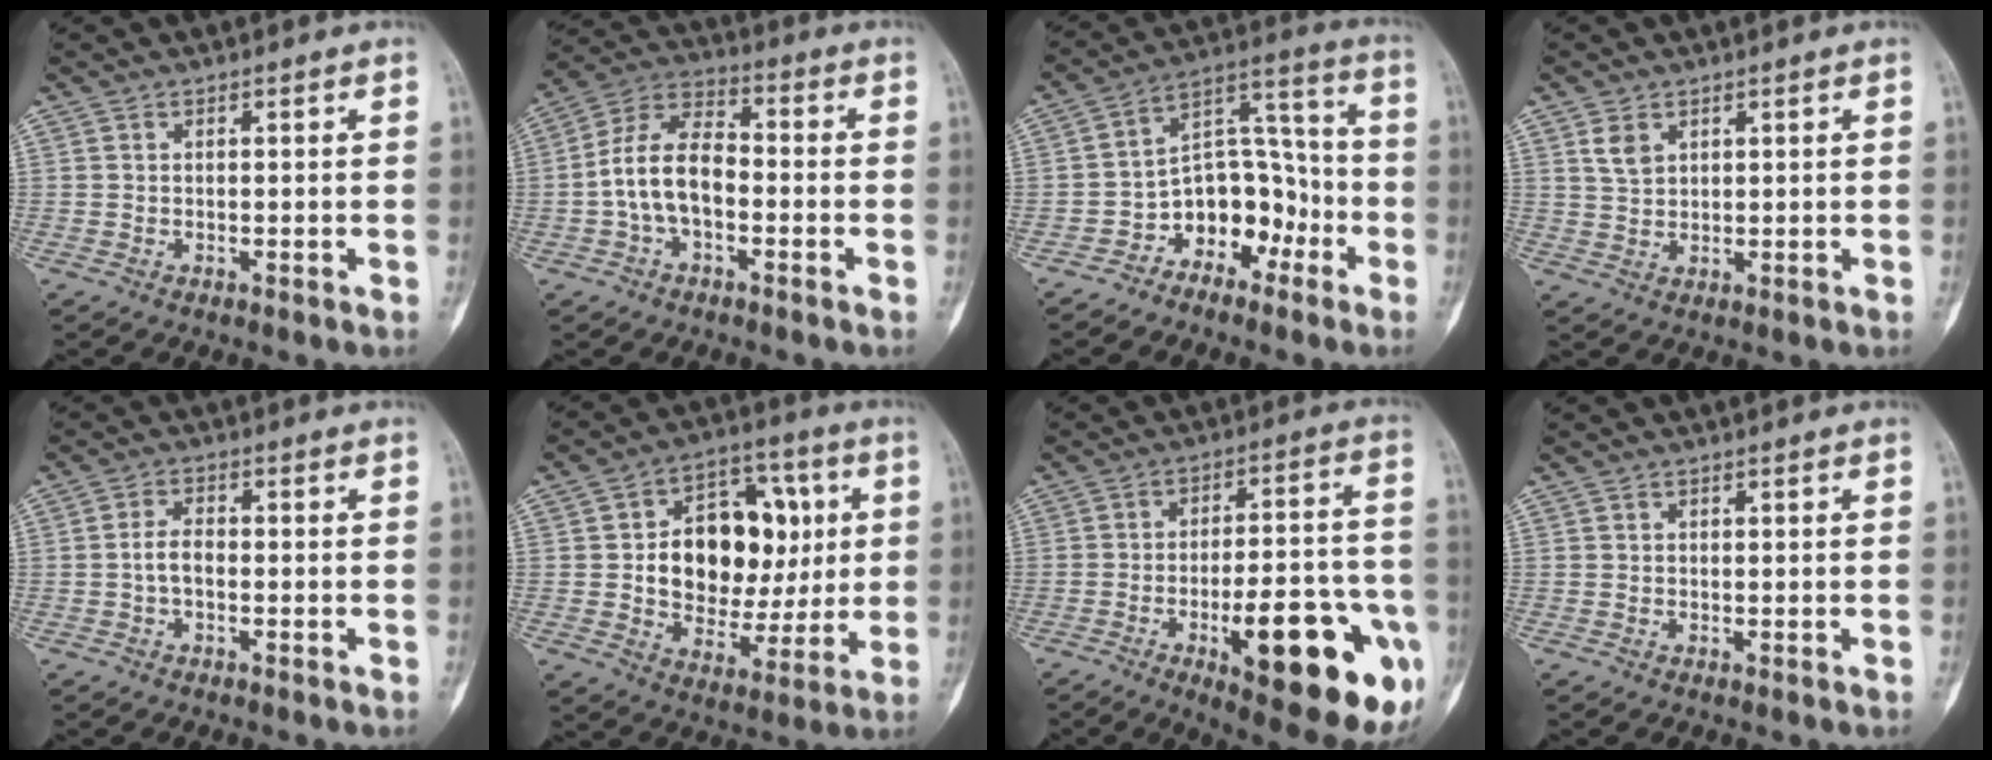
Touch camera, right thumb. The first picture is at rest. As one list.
[{"total": 11.2, "force": [-2.0, 6.6, 8.9], "torque": [-0.160, 0.041, -0.049]}, {"total": 11.9, "force": [-5.8, 8.2, 6.3], "torque": [-0.048, 0.091, -0.106]}, {"total": 3.3, "force": [1.7, 2.2, 1.8], "torque": [-0.026, -0.006, 0.040]}, {"total": 3.1, "force": [-0.8, 1.7, 2.5], "torque": [-0.044, 0.014, -0.018]}, {"total": 18.9, "force": [2.4, 13.3, 13.2], "torque": [-0.142, 0.014, 0.042]}, {"total": 23.9, "force": [-9.2, 7.6, 20.7], "torque": [-0.229, 0.029, -0.114]}, {"total": 0.0}]